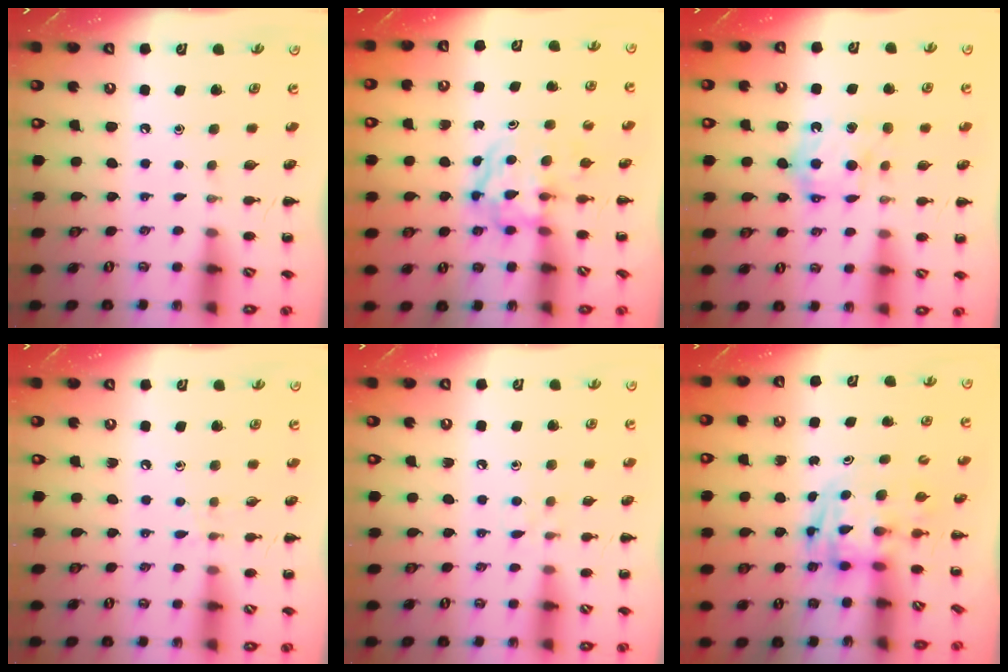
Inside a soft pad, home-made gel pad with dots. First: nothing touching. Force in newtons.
{"total": 3.8, "press": 3.8, "slide": 0.4}
{"total": 8.6, "press": 8.5, "slide": 0.9}
{"total": 5.4, "press": 5.1, "slide": 1.7}
{"total": 5.3, "press": 4.9, "slide": 2.0}
{"total": 2.8, "press": 2.7, "slide": 0.5}